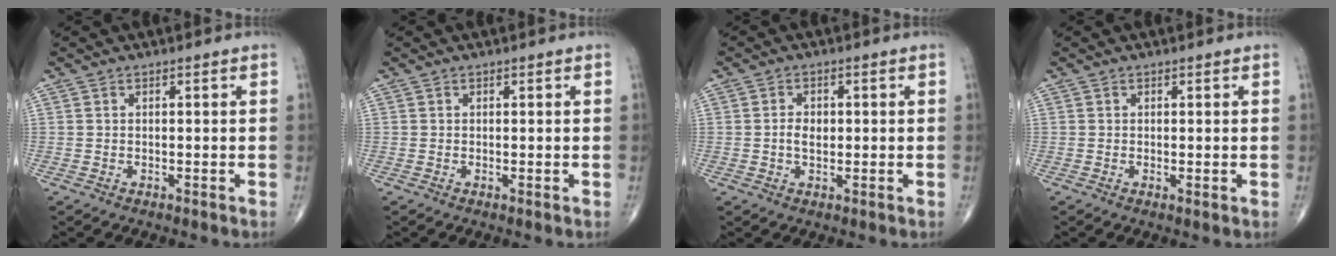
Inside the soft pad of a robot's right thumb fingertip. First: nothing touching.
{"total": 0.0}
{"total": 3.1, "force": [0.0, 2.0, 2.3], "torque": [-0.039, 0.003, -0.001]}
{"total": 0.6, "force": [0.1, 0.1, 0.6], "torque": [-0.014, -0.004, 0.000]}